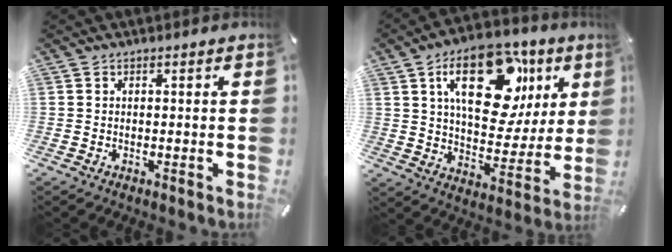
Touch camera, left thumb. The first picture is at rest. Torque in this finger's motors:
{"motor_torque": [1.18, 1.20, 2.11, -0.66, 0.26]}